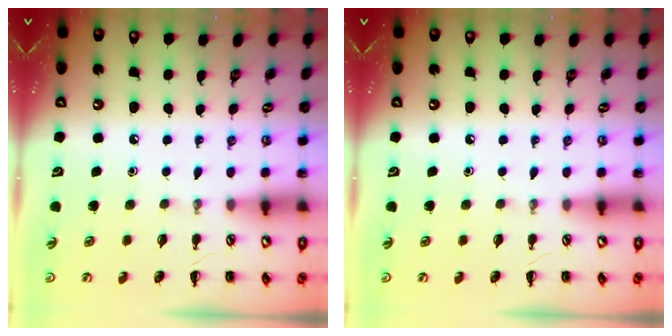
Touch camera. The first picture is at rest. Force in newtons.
{"total": 0.0}